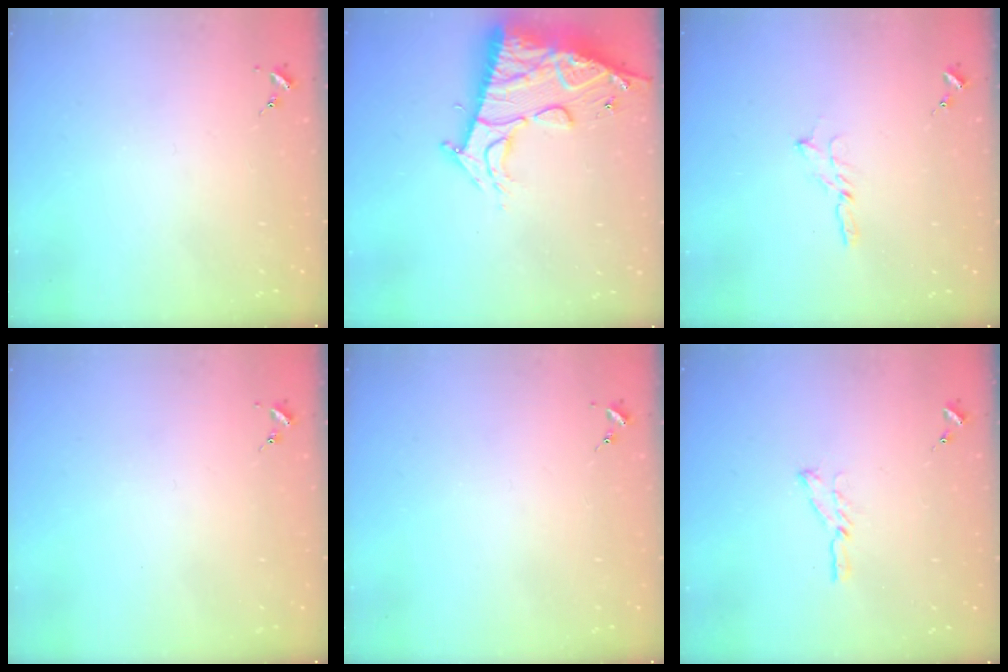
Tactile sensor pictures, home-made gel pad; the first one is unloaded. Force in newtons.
{"total": 18.9, "press": 18.8, "slide": 1.8}
{"total": 3.6, "press": 3.6, "slide": 0.1}
{"total": 0.0}
{"total": 0.0}
{"total": 6.4, "press": 6.3, "slide": 0.6}